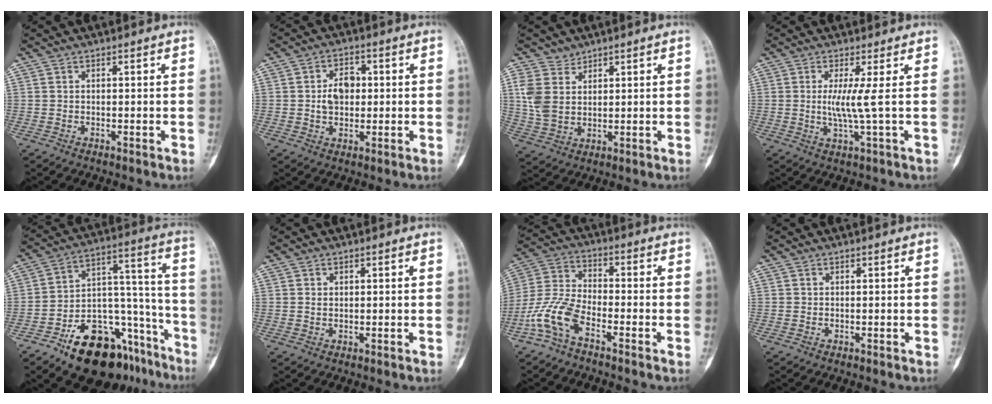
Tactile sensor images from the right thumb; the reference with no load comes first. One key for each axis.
{"total": 5.7, "fx": 0.3, "fy": 4.3, "fz": 3.8, "tx": -0.042, "ty": 0.009, "tz": 0.004}
{"total": 6.3, "fx": 3.4, "fy": 4.6, "fz": 2.8, "tx": -0.047, "ty": -0.019, "tz": 0.080}
{"total": 4.4, "fx": 0.4, "fy": -0.6, "fz": 4.3, "tx": -0.111, "ty": -0.020, "tz": 0.006}
{"total": 23.2, "fx": -14.1, "fy": 12.1, "fz": 13.9, "tx": -0.149, "ty": 0.111, "tz": -0.215}
{"total": 0.7, "fx": 0.4, "fy": 0.5, "fz": 0.3, "tx": -0.001, "ty": -0.001, "tz": 0.007}
{"total": 9.2, "fx": -5.1, "fy": 3.9, "fz": 6.6, "tx": -0.152, "ty": 0.032, "tz": -0.112}
{"total": 0.0}